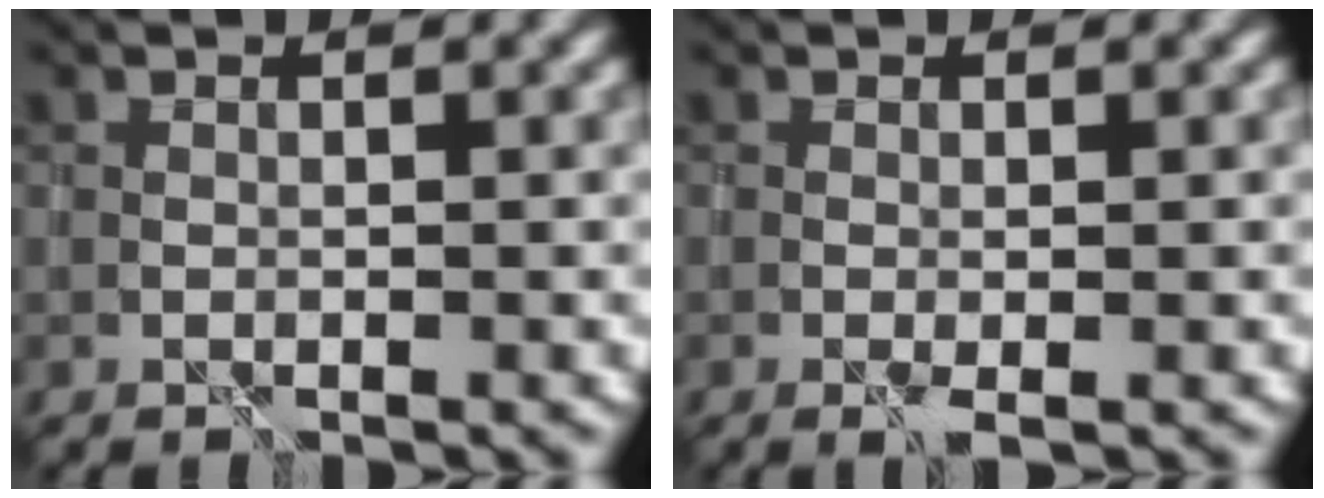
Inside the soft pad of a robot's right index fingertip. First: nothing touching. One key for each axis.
{"total": 1.1, "fx": -0.5, "fy": 0.1, "fz": 0.9, "tx": -0.022, "ty": -0.004, "tz": -0.009}